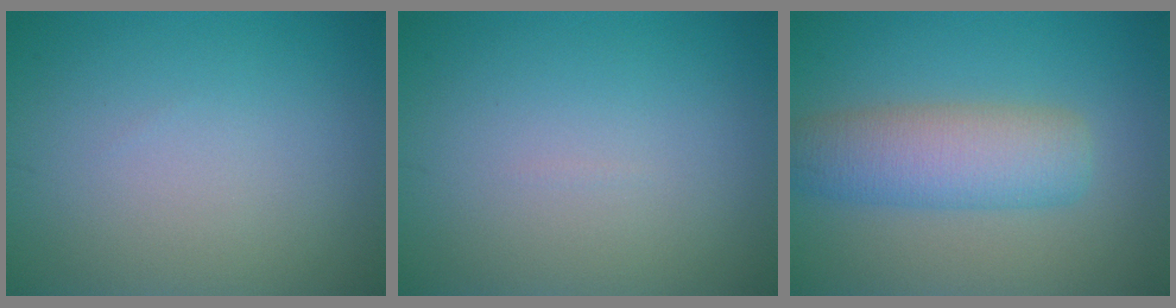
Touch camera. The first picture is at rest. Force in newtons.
{"total": 0.0}
{"total": 5.6, "press": 5.6, "slide": 0.2}